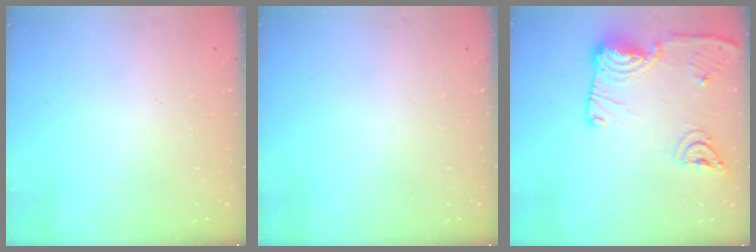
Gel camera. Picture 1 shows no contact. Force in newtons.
{"total": 0.0}
{"total": 16.4, "press": 16.3, "slide": 2.0}